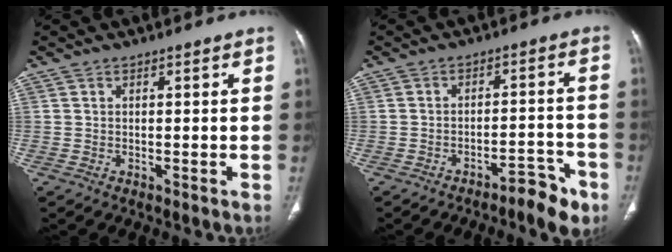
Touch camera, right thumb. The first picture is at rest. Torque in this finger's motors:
{"motor_torque": [0.76, 0.91, -0.31, -0.10, 0.00]}